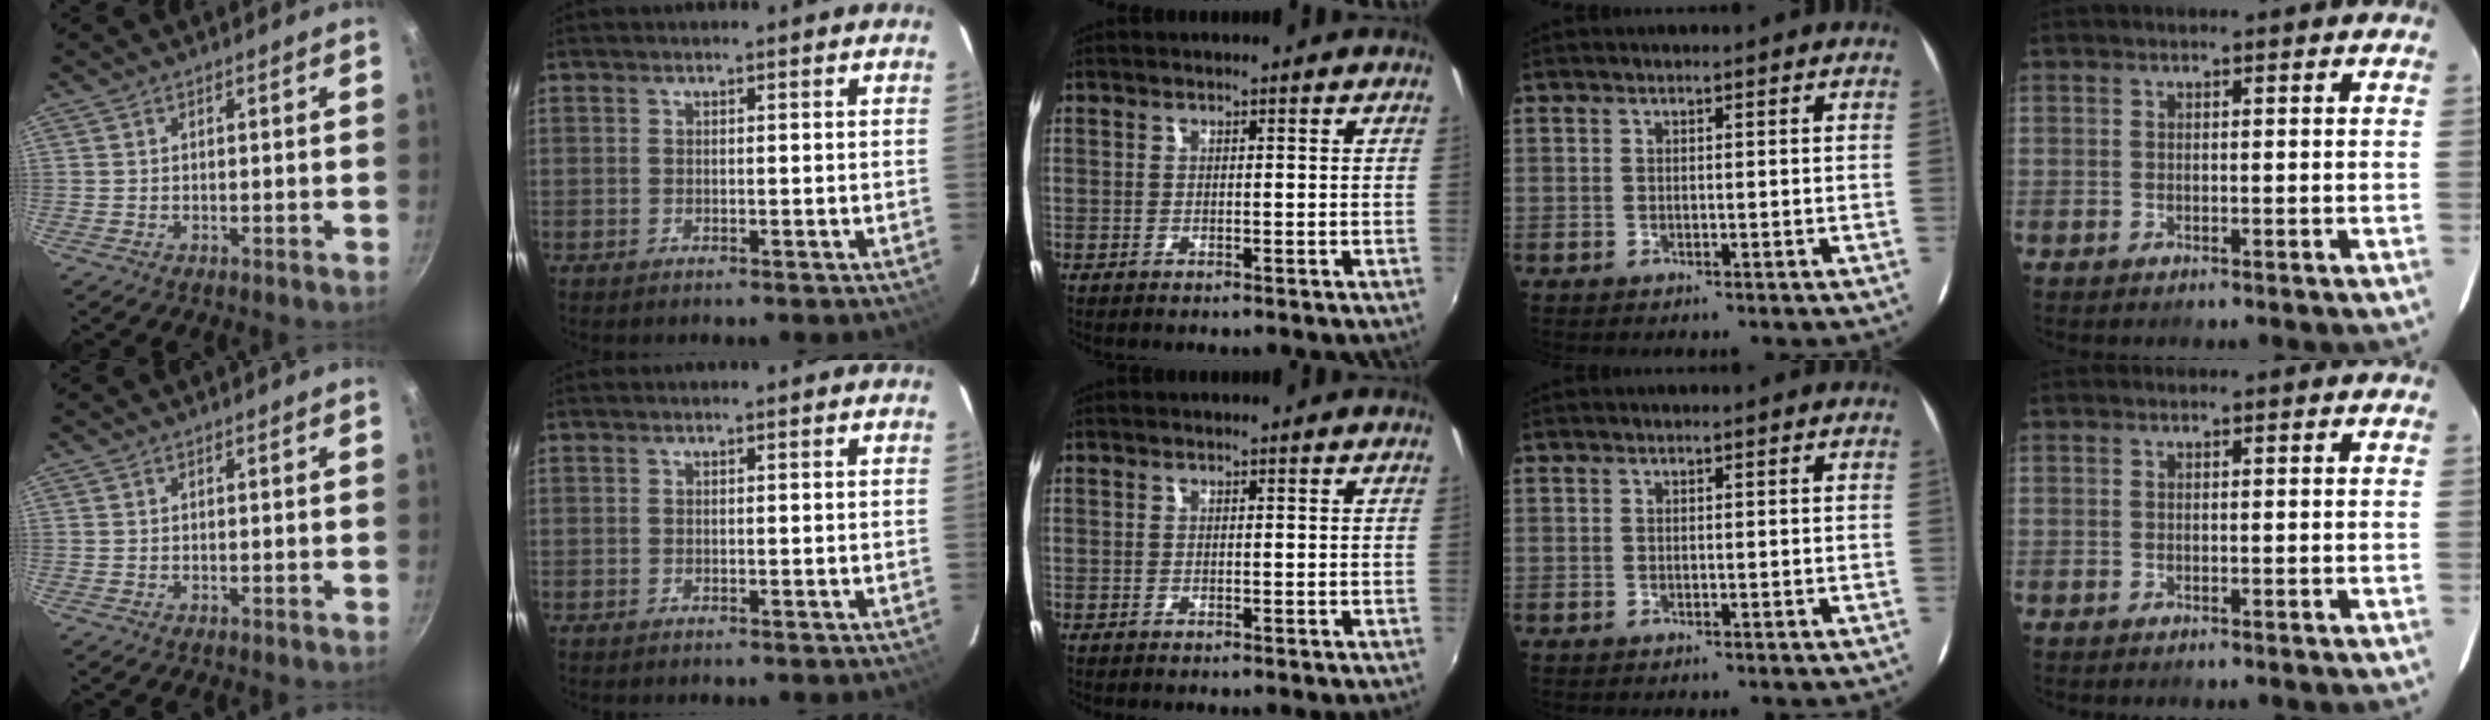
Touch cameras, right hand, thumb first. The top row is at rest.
{}